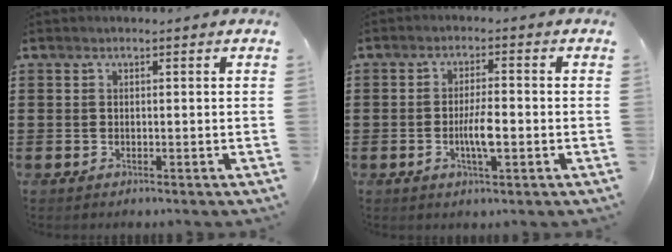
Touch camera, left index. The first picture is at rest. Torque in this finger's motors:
{"motor_torque": [0.59, 0.09, 0.45, 0.12]}